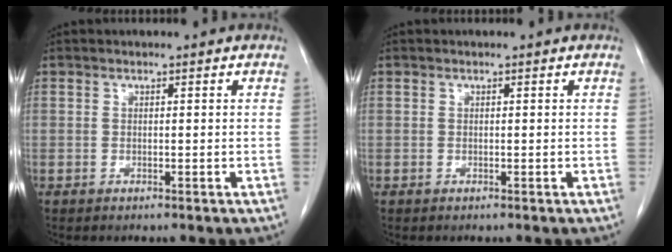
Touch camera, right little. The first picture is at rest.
{"total": 0.0}